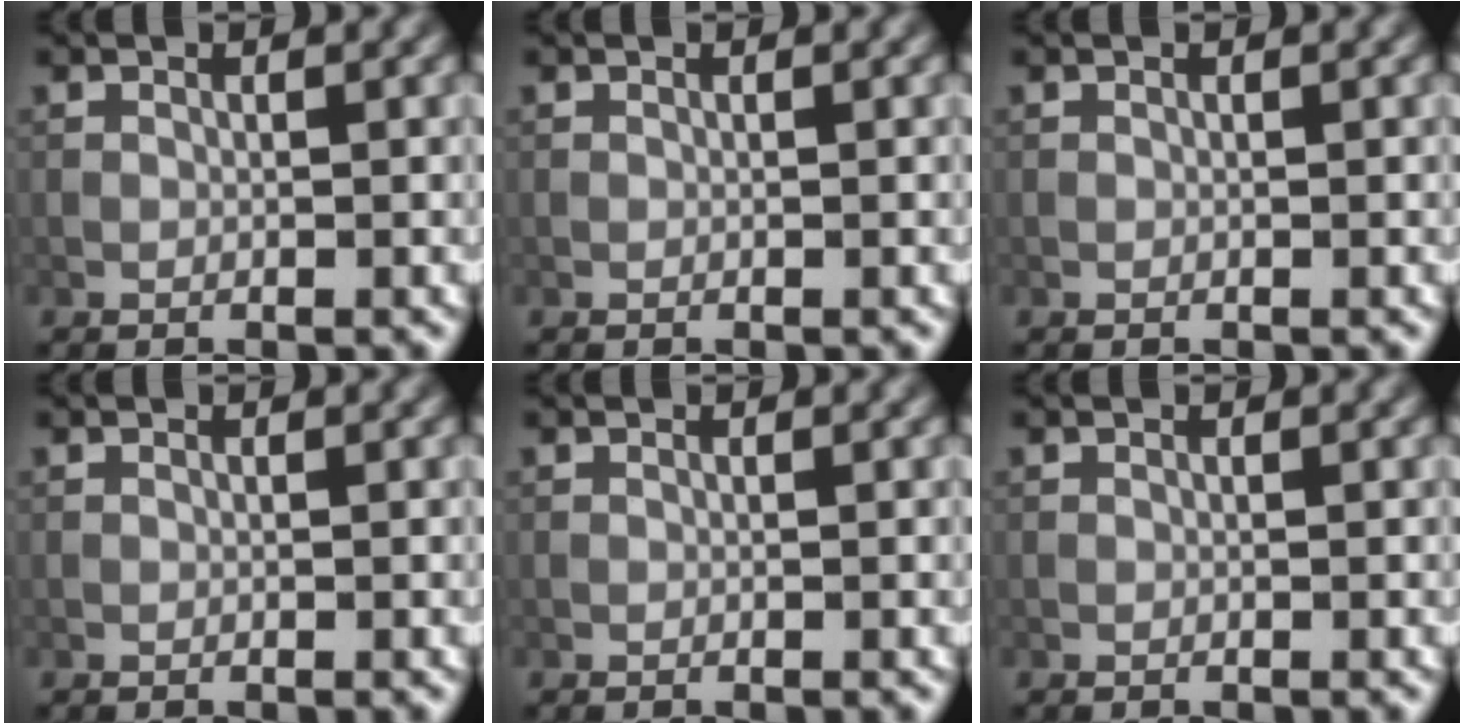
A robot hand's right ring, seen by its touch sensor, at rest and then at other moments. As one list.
[{"total": 0.0}, {"total": 0.0}, {"total": 0.0}, {"total": 0.0}, {"total": 0.0}]